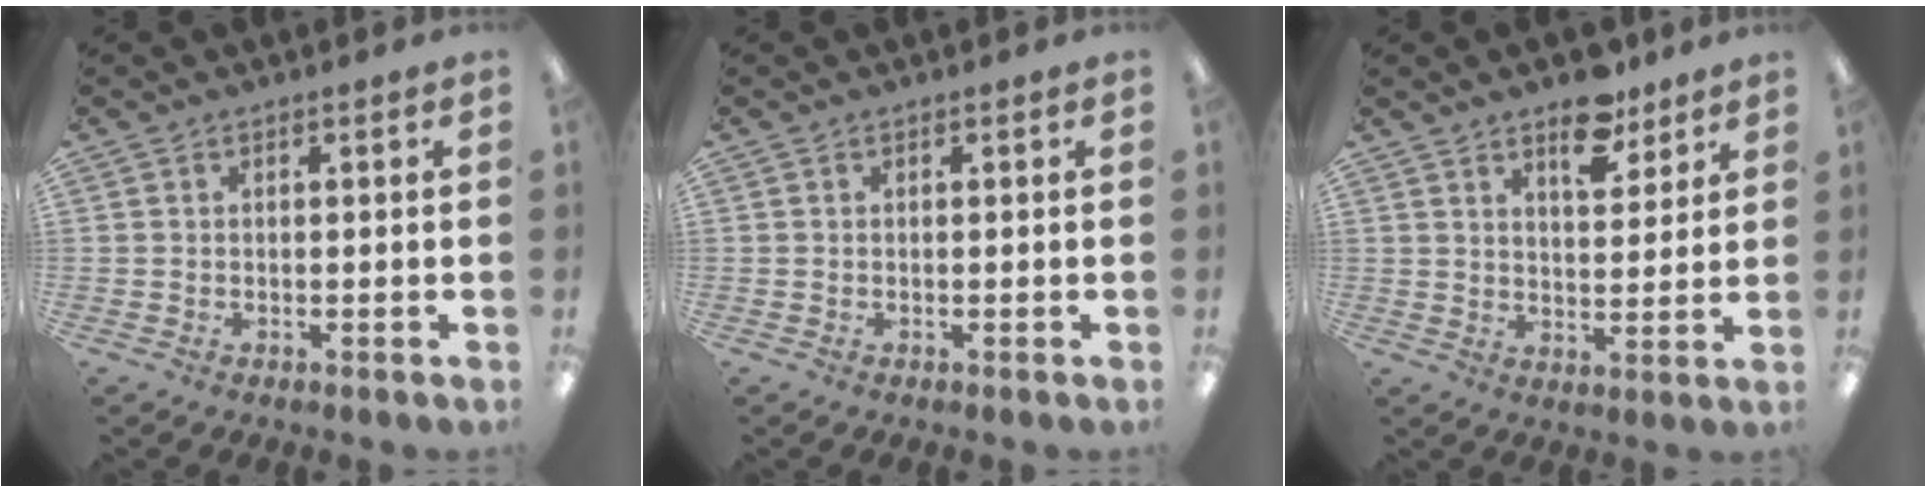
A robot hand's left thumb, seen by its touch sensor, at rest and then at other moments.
{"total": 0.0}
{"total": 9.3, "force": [6.8, 4.2, 4.7], "torque": [-0.046, -0.042, 0.113]}